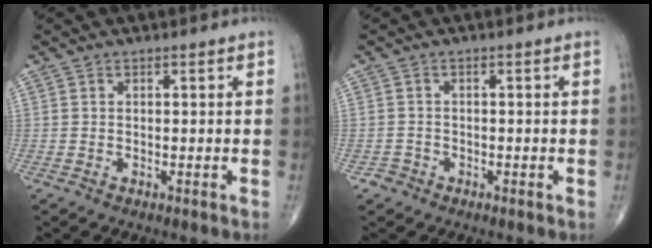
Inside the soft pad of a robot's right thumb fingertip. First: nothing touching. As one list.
[{"total": 1.5, "force": [-0.9, 1.2, -0.2], "torque": [0.014, 0.007, -0.022]}]